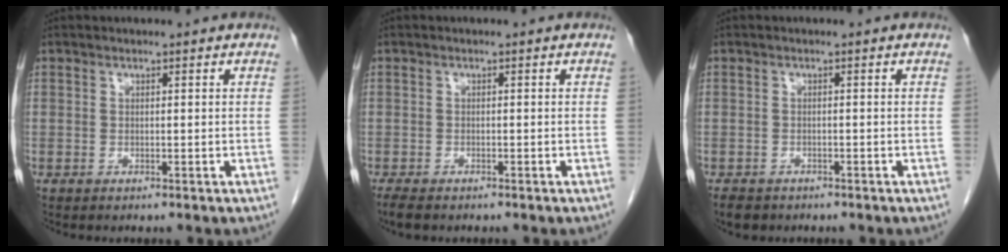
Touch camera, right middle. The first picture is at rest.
{"total": 2.6, "force": [-2.1, 0.9, 1.4], "torque": [-0.029, -0.007, -0.029]}
{"total": 3.4, "force": [-2.6, 1.9, 1.0], "torque": [-0.018, -0.002, -0.035]}